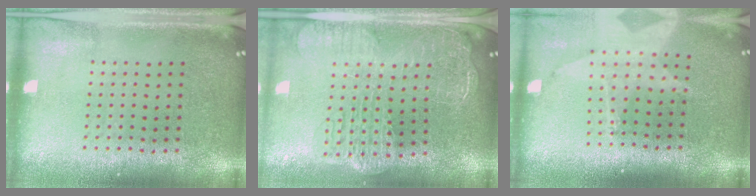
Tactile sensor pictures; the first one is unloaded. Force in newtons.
{"total": 2.9, "press": 2.4, "slide": 1.7}
{"total": 1.8, "press": 1.5, "slide": 1.0}